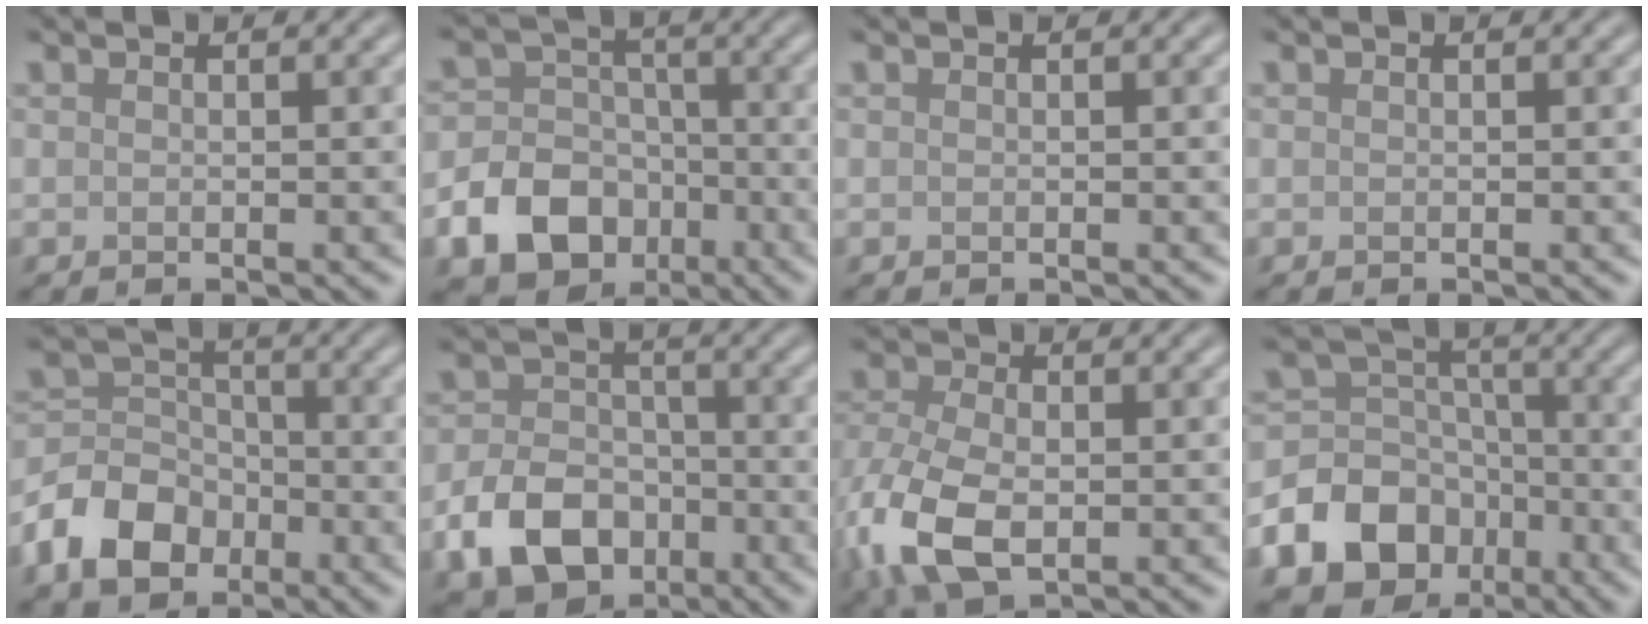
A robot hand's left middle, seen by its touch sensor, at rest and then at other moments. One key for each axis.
{"total": 12.2, "fx": -5.7, "fy": 10.0, "fz": 4.1, "tx": -0.077, "ty": -0.038, "tz": -0.114}
{"total": 0.0}
{"total": 0.0}
{"total": 6.7, "fx": -3.4, "fy": 4.9, "fz": 3.1, "tx": -0.061, "ty": 0.002, "tz": -0.081}
{"total": 7.2, "fx": -3.4, "fy": 5.1, "fz": 3.8, "tx": -0.072, "ty": -0.006, "tz": -0.067}
{"total": 7.9, "fx": -2.1, "fy": 4.9, "fz": 5.9, "tx": -0.150, "ty": -0.011, "tz": -0.050}
{"total": 15.7, "fx": -7.6, "fy": 12.7, "fz": 5.2, "tx": -0.112, "ty": -0.046, "tz": -0.148}